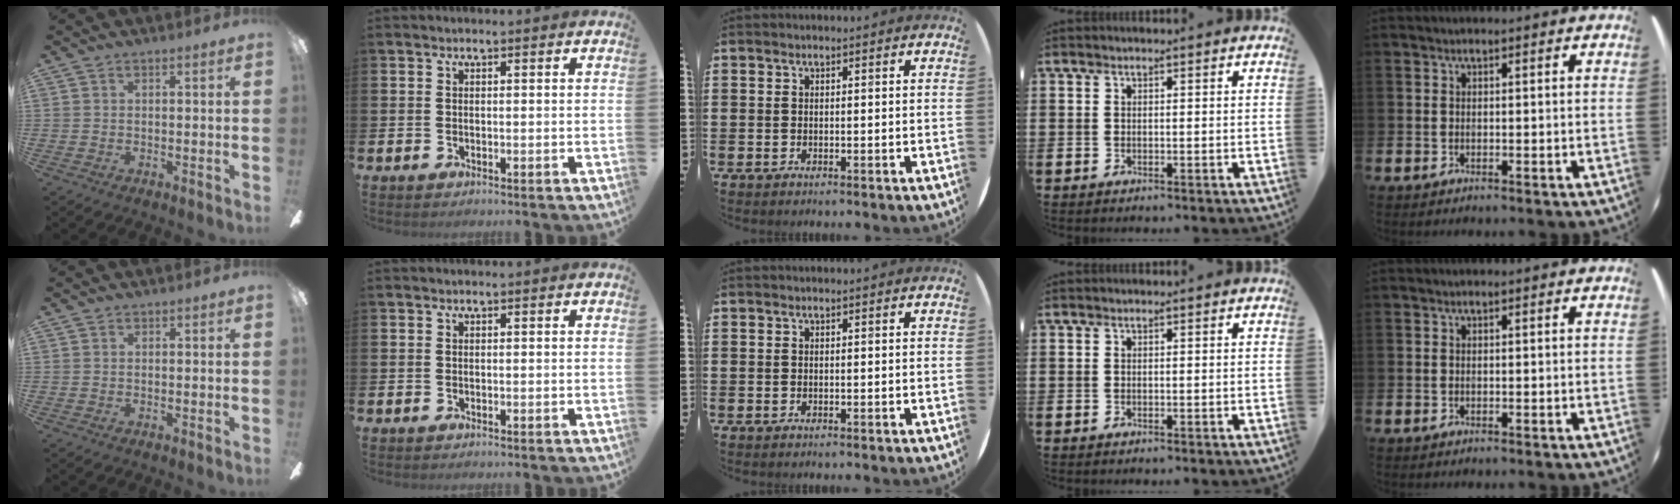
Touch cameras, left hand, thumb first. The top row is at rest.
{}